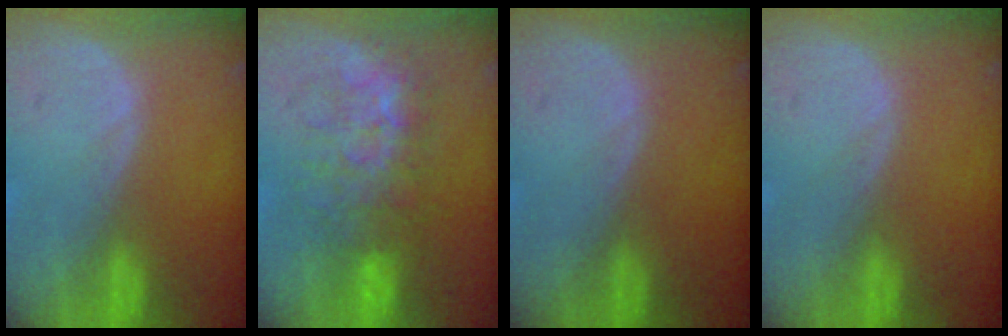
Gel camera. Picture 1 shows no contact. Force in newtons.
{"total": 7.7, "press": 7.5, "slide": 1.4}
{"total": 0.0}
{"total": 0.0}